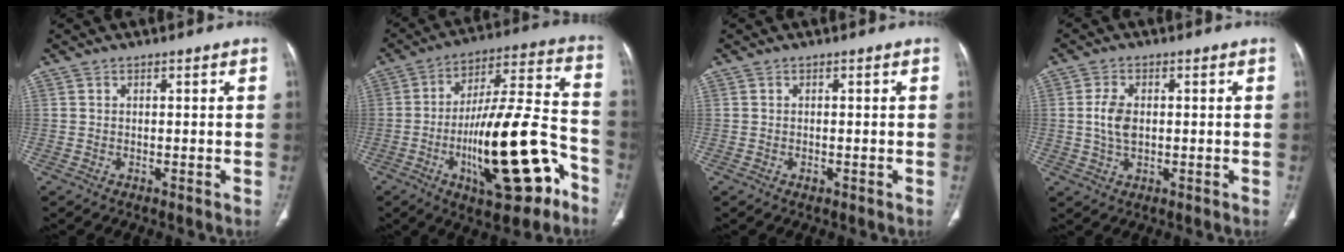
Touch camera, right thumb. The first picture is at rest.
{"total": 23.2, "force": [-9.1, 7.6, 19.9], "torque": [-0.320, 0.053, -0.135]}
{"total": 0.6, "force": [-0.3, 0.4, 0.4], "torque": [0.000, 0.001, -0.003]}
{"total": 4.8, "force": [0.3, 2.9, 3.9], "torque": [-0.077, 0.004, 0.004]}